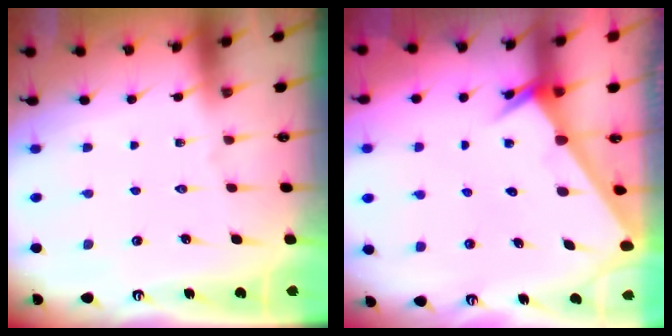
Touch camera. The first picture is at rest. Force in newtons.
{"total": 2.3, "press": 2.3, "slide": 0.1}